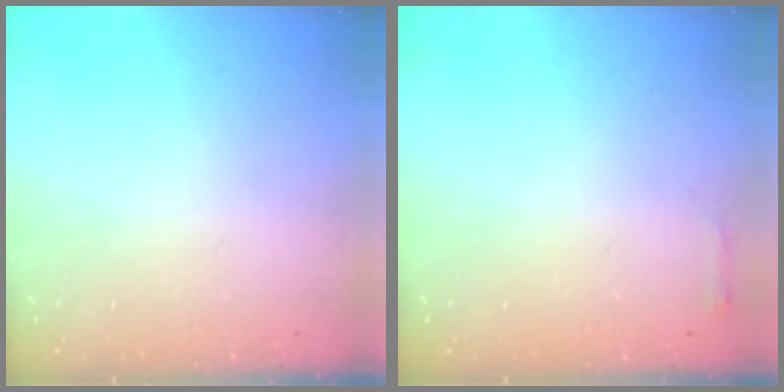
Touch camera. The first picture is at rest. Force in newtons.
{"total": 2.3, "press": 2.3, "slide": 0.5}